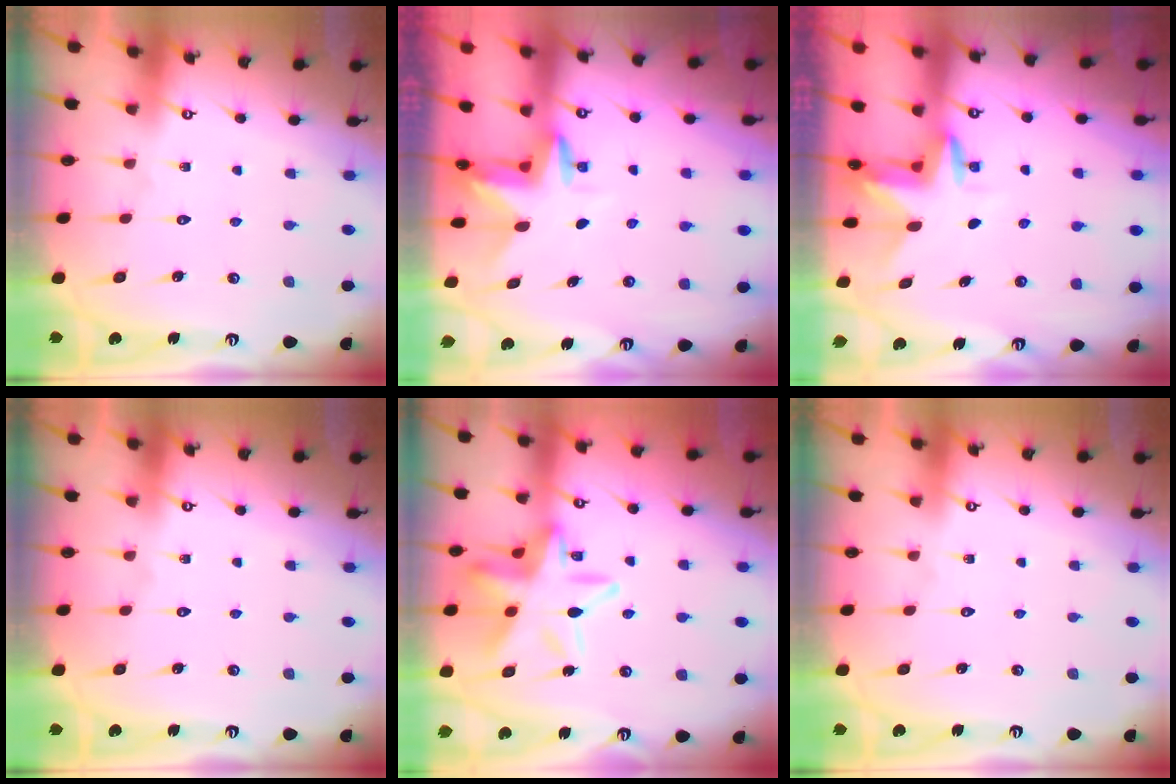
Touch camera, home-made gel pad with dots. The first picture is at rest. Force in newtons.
{"total": 3.1, "press": 3.1, "slide": 0.2}
{"total": 3.3, "press": 3.3, "slide": 0.3}
{"total": 0.0}
{"total": 16.9, "press": 16.8, "slide": 1.5}
{"total": 0.0}